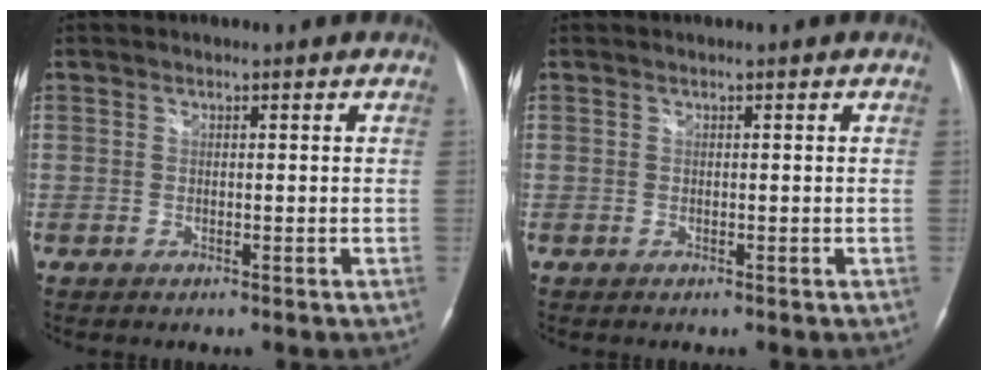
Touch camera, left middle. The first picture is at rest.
{"total": 0.0}